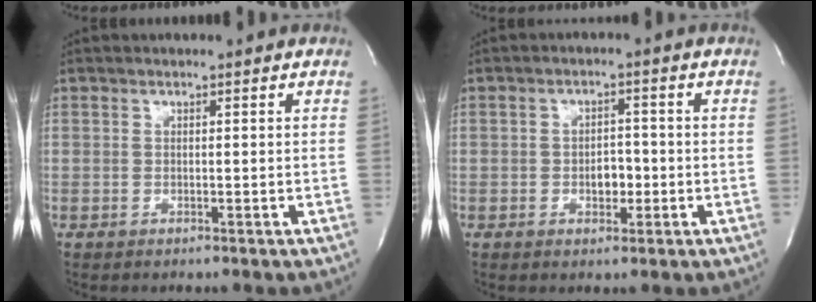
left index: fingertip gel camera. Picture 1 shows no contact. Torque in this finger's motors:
{"motor_torque": [0.06, -0.02, 0.07, 0.01]}